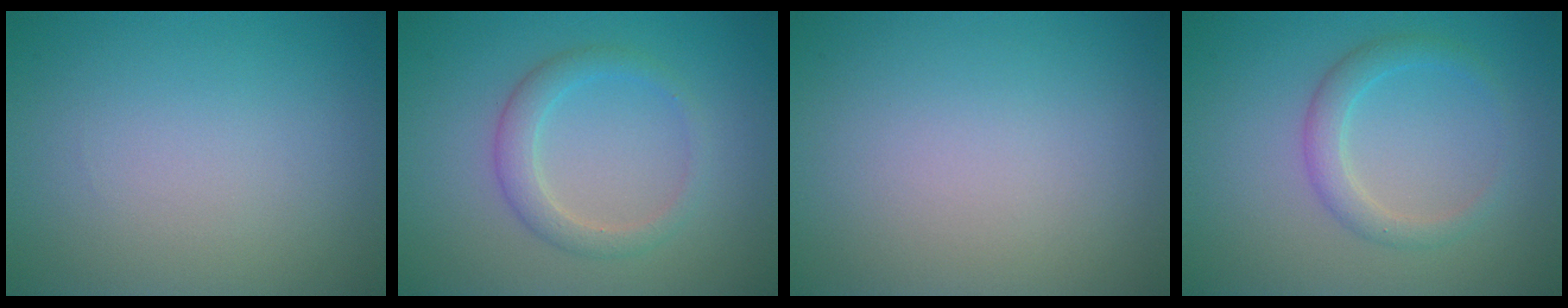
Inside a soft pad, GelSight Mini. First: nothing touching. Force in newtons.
{"total": 2.6, "press": 2.6, "slide": 0.2}
{"total": 0.0}
{"total": 2.4, "press": 2.3, "slide": 0.2}